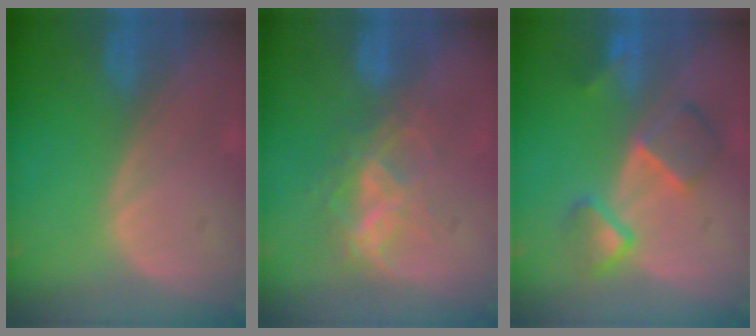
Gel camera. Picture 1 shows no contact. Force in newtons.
{"total": 7.1, "press": 6.0, "slide": 3.7}
{"total": 6.8, "press": 6.6, "slide": 1.2}